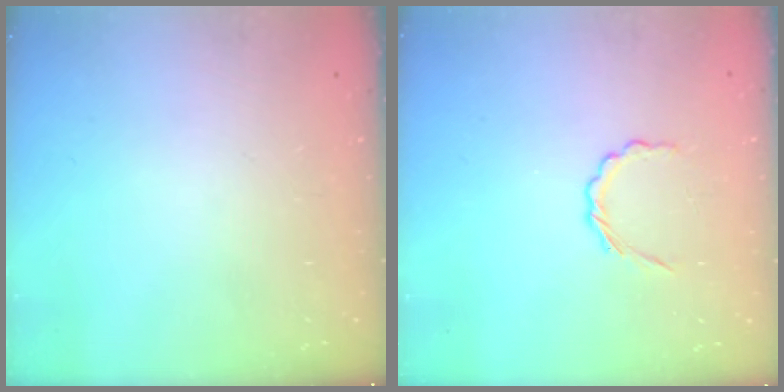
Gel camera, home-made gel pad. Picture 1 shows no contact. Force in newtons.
{"total": 3.5, "press": 3.3, "slide": 1.2}